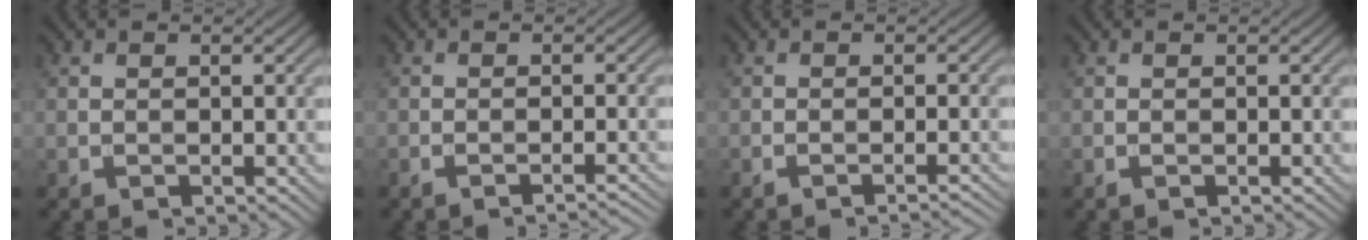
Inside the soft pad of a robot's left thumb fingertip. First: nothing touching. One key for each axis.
{"total": 2.2, "fx": -1.7, "fy": 0.2, "fz": 1.3, "tx": -0.011, "ty": 0.005, "tz": -0.033}
{"total": 1.9, "fx": -1.4, "fy": 0.3, "fz": 1.2, "tx": -0.010, "ty": 0.004, "tz": -0.028}
{"total": 0.0}